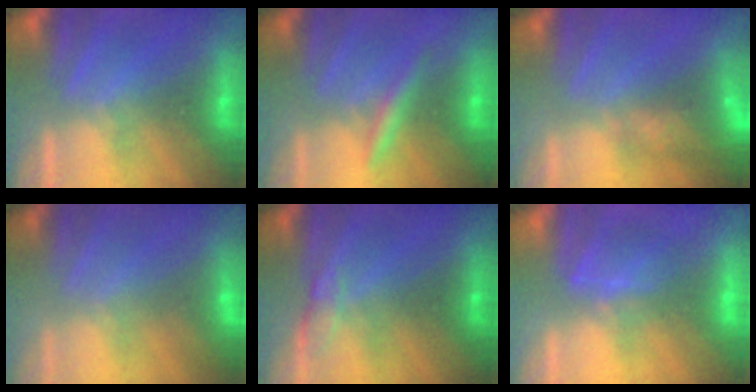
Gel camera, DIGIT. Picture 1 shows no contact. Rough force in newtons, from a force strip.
{"total": 3.2}
{"total": 8.5}
{"total": 2.7}
{"total": 2.7}
{"total": 5.3}